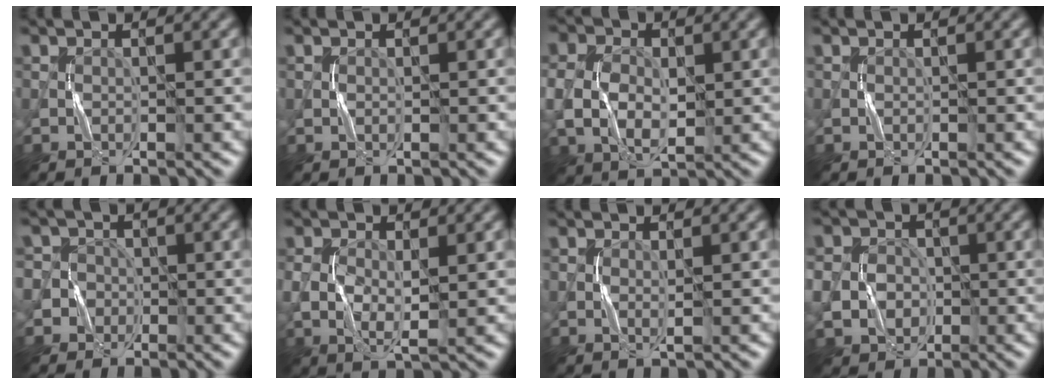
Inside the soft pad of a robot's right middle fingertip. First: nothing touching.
{"total": 0.0}
{"total": 5.3, "force": [0.3, 4.0, 3.6], "torque": [-0.085, -0.002, 0.016]}
{"total": 0.0}
{"total": 4.3, "force": [-1.4, 4.0, 0.4], "torque": [0.011, 0.008, -0.051]}
{"total": 3.8, "force": [0.2, 2.3, 3.0], "torque": [-0.063, -0.004, 0.007]}
{"total": 0.6, "force": [0.4, 0.0, 0.5], "torque": [-0.006, 0.000, 0.008]}
{"total": 4.0, "force": [-0.4, 3.6, 1.7], "torque": [-0.024, -0.003, -0.013]}